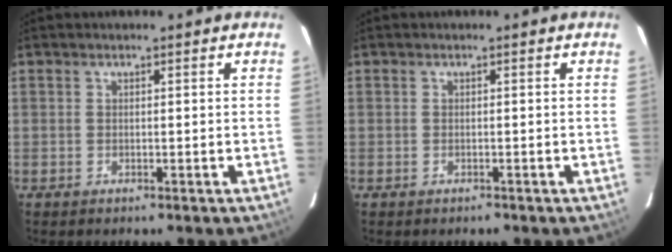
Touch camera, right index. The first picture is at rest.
{"total": 0.7, "force": [-0.5, 0.4, 0.1], "torque": [-0.004, 0.001, -0.007]}